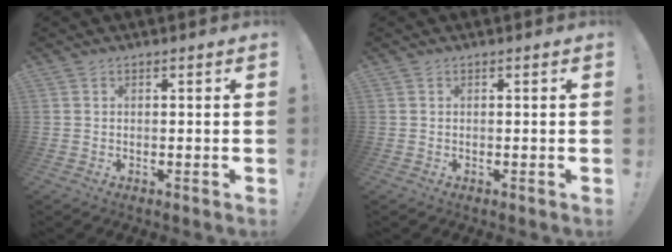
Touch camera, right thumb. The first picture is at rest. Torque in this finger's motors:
{"motor_torque": [-0.12, 0.12, 0.00, 0.00, 0.00]}